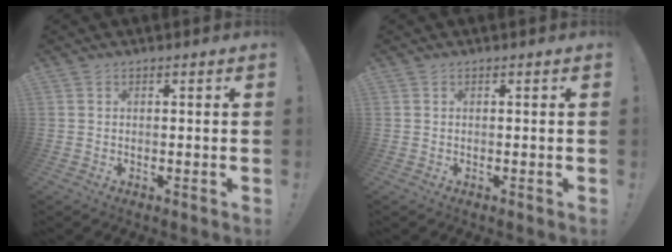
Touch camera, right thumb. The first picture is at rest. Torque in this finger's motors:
{"motor_torque": [0.00, 0.00, -0.11, 0.11, 0.00]}